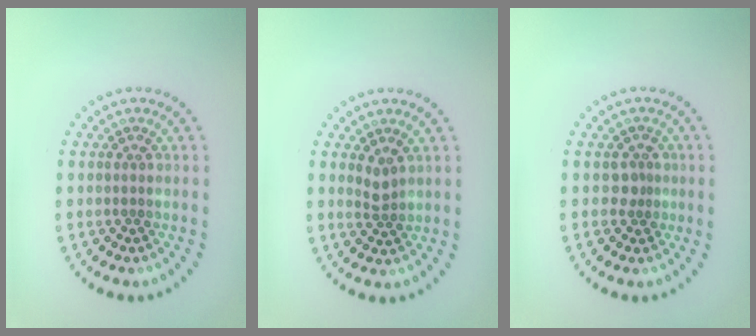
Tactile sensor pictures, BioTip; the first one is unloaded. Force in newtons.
{"total": 1.4, "press": 1.1, "slide": 0.9}
{"total": 1.4, "press": 1.0, "slide": 0.9}